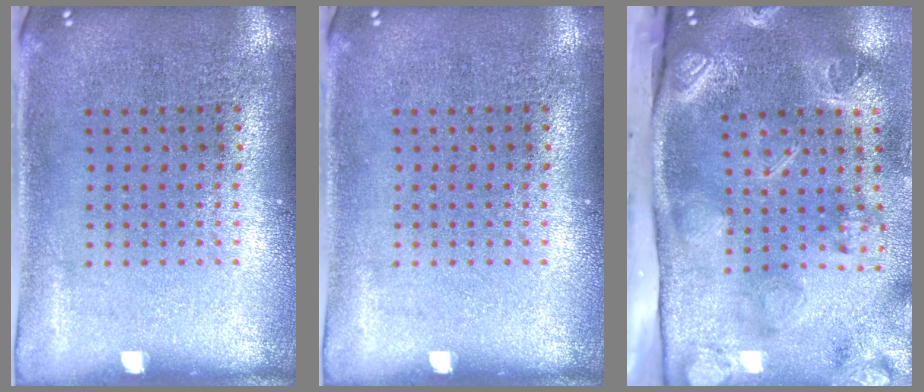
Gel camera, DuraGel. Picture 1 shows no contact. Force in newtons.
{"total": 0.0}
{"total": 4.7, "press": 3.3, "slide": 3.4}